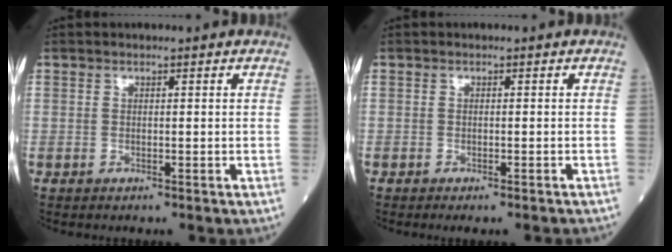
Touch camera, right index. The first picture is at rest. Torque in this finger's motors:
{"motor_torque": [-1.33, -0.81, -0.70, -0.21]}